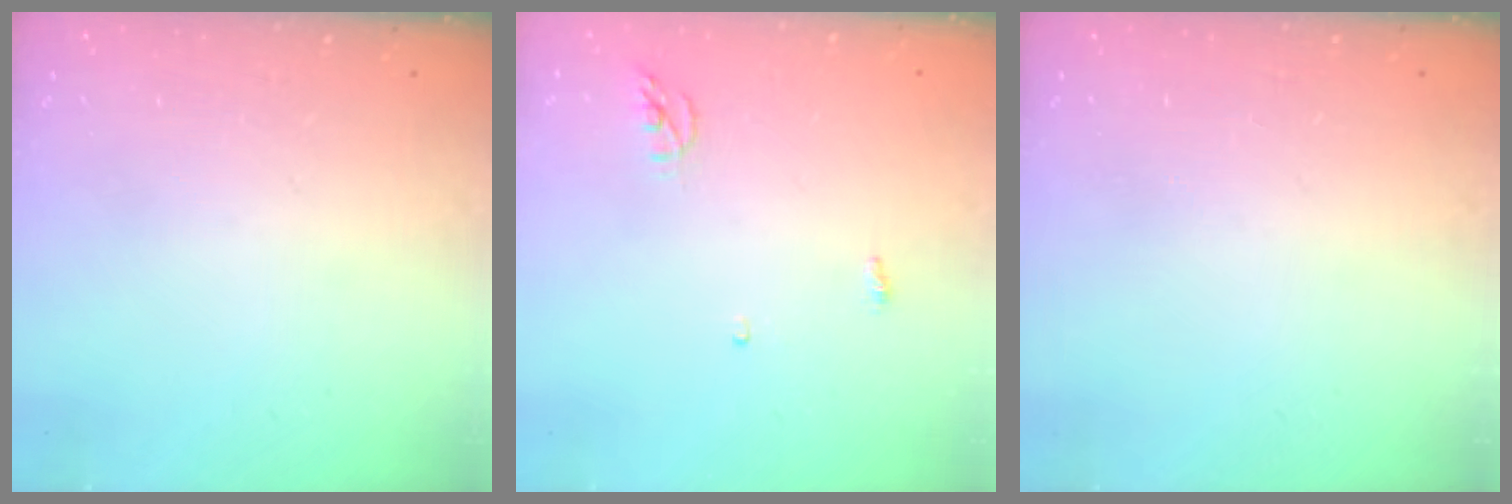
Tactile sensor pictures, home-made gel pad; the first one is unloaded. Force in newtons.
{"total": 3.8, "press": 3.8, "slide": 0.3}
{"total": 0.0}